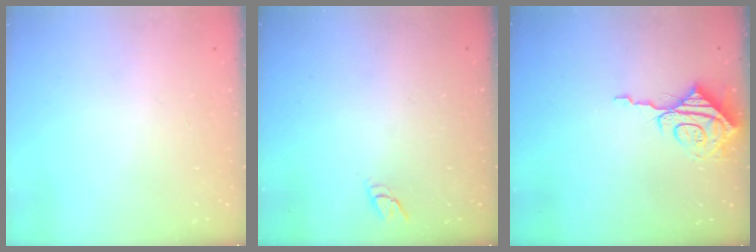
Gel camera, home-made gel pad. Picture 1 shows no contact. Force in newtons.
{"total": 3.7, "press": 3.7, "slide": 0.3}
{"total": 9.3, "press": 9.3, "slide": 1.0}